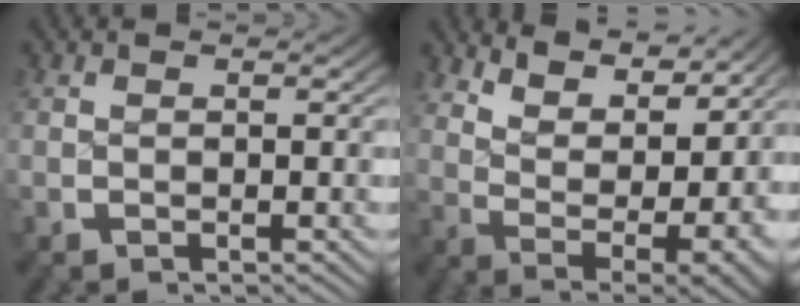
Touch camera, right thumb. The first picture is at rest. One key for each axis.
{"total": 9.7, "fx": 2.7, "fy": 5.2, "fz": 7.7, "tx": -0.140, "ty": -0.031, "tz": 0.057}